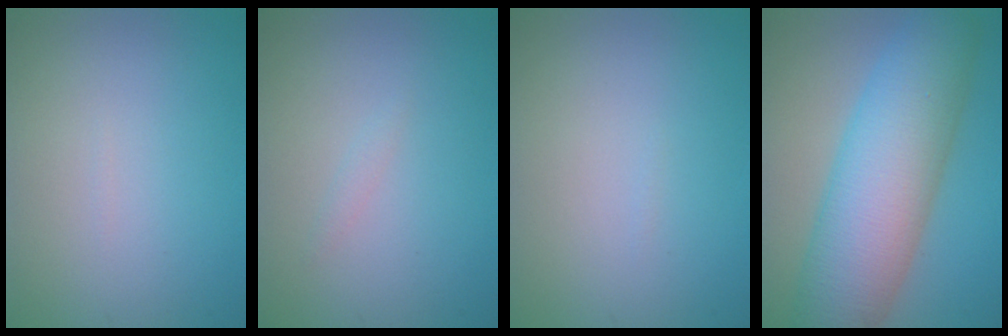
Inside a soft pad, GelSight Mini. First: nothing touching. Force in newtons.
{"total": 0.5, "press": 0.5, "slide": 0.0}
{"total": 0.0}
{"total": 10.8, "press": 10.8, "slide": 0.3}